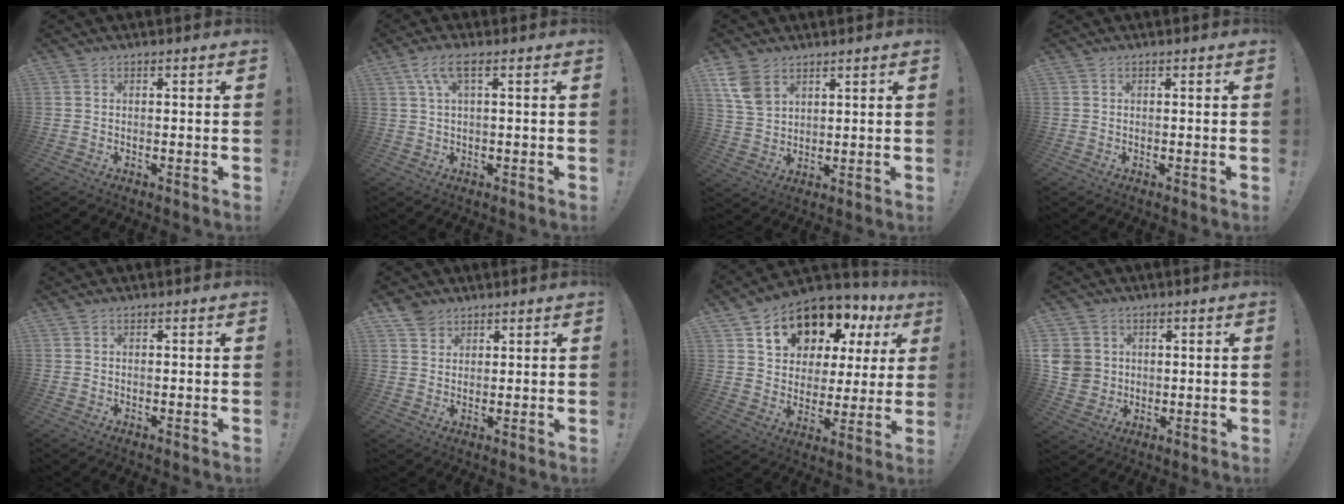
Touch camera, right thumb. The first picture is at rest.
{"total": 5.3, "force": [1.7, 1.1, 4.9], "torque": [-0.098, 0.002, 0.032]}
{"total": 8.6, "force": [5.1, 5.6, 4.2], "torque": [-0.071, -0.015, 0.103]}
{"total": 0.0}
{"total": 0.0}
{"total": 4.6, "force": [3.5, 2.9, 0.6], "torque": [-0.003, -0.020, 0.065]}
{"total": 13.6, "force": [9.1, 8.3, 5.7], "torque": [-0.093, -0.070, 0.172]}
{"total": 7.4, "force": [1.1, 6.9, 2.2], "torque": [-0.046, -0.004, 0.026]}